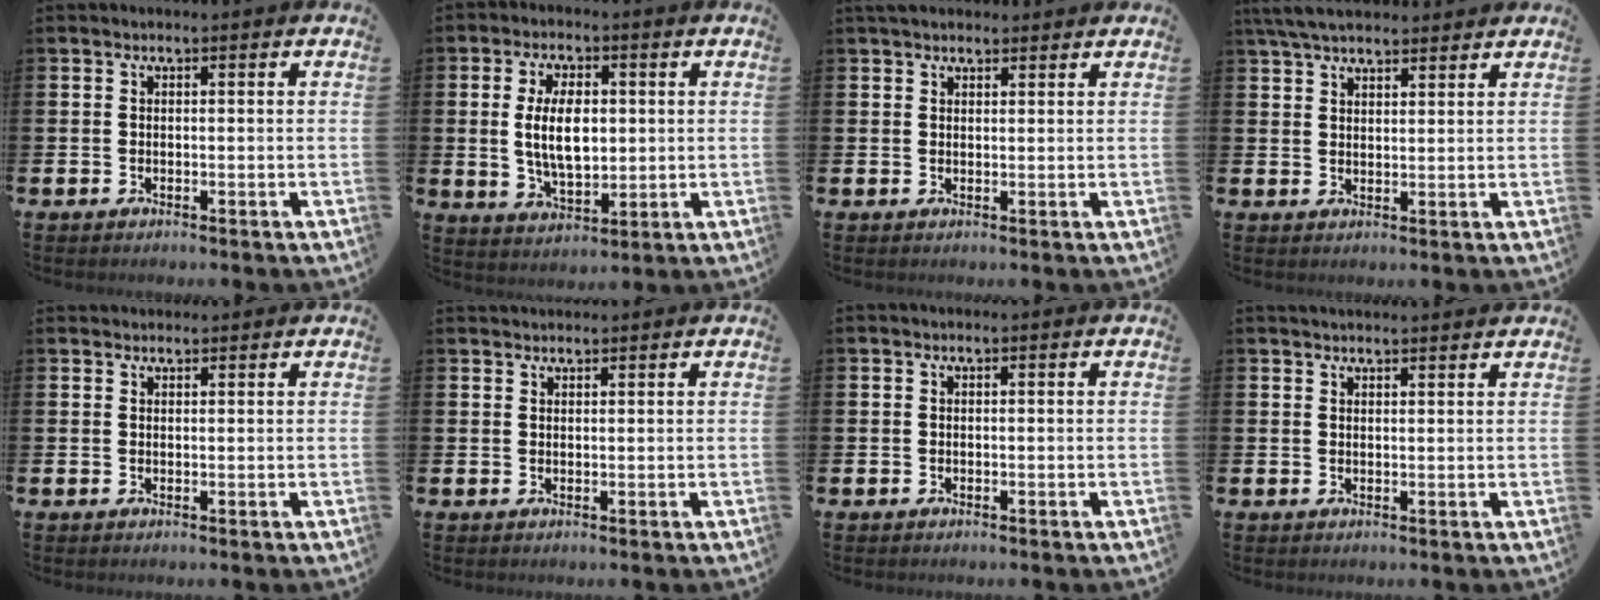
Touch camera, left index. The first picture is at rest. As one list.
[{"total": 7.4, "force": [1.0, 3.8, 6.3], "torque": [-0.105, 0.000, 0.012]}, {"total": 2.2, "force": [2.0, 0.8, 0.5], "torque": [-0.004, -0.001, 0.035]}, {"total": 5.1, "force": [4.6, 1.3, 1.6], "torque": [-0.050, -0.008, 0.088]}, {"total": 1.1, "force": [1.1, 0.2, 0.0], "torque": [0.009, -0.002, 0.019]}, {"total": 1.3, "force": [1.3, 0.2, 0.0], "torque": [0.009, -0.002, 0.022]}, {"total": 0.0}, {"total": 1.8, "force": [1.8, 0.1, 0.1], "torque": [0.009, -0.011, 0.030]}]